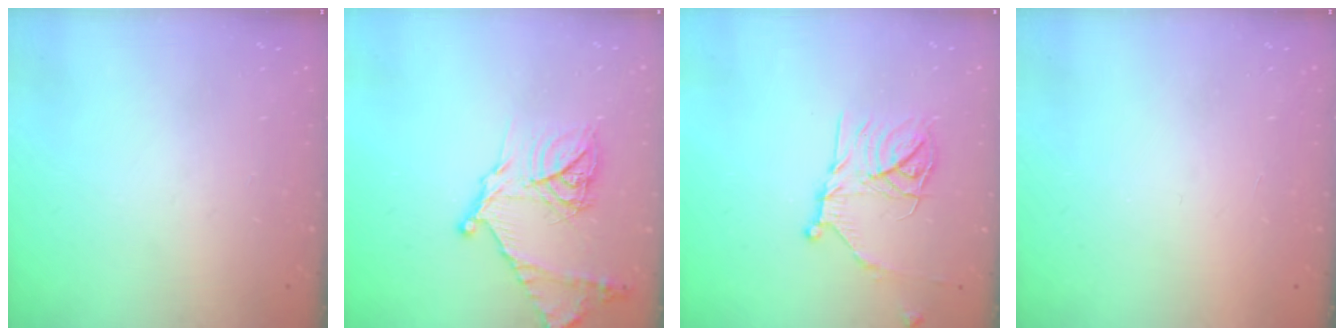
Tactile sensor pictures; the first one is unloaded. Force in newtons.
{"total": 19.1, "press": 19.0, "slide": 1.7}
{"total": 15.9, "press": 15.9, "slide": 1.5}
{"total": 1.6, "press": 1.6, "slide": 0.1}